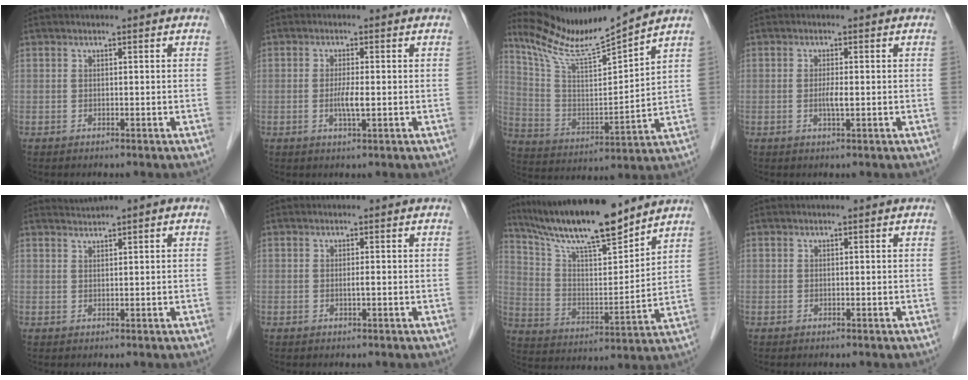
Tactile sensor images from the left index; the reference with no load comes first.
{"total": 2.7, "force": [-0.4, 0.2, 2.7], "torque": [-0.055, -0.005, -0.007]}
{"total": 11.9, "force": [11.3, -1.7, 3.4], "torque": [-0.075, -0.011, 0.220]}
{"total": 1.8, "force": [-0.2, 0.2, 1.8], "torque": [-0.038, -0.002, -0.004]}
{"total": 1.3, "force": [1.2, -0.3, 0.4], "torque": [-0.007, 0.012, 0.025]}
{"total": 0.7, "force": [-0.1, -0.1, 0.6], "torque": [-0.013, -0.001, -0.003]}
{"total": 17.0, "force": [14.6, 1.7, 8.7], "torque": [-0.155, 0.001, 0.260]}
{"total": 0.0}